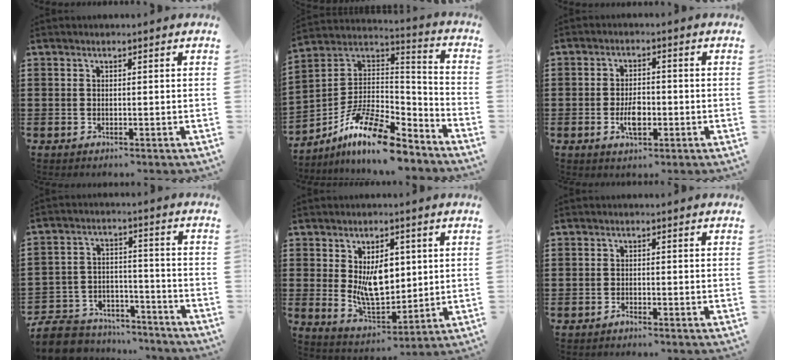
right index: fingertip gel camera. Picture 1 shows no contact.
{"total": 12.8, "force": [-9.1, 3.6, 8.3], "torque": [-0.165, 0.017, -0.174]}
{"total": 4.3, "force": [-1.1, 2.0, 3.7], "torque": [-0.071, 0.003, -0.020]}
{"total": 7.6, "force": [-7.1, 2.5, 1.1], "torque": [-0.036, 0.020, -0.142]}
{"total": 8.3, "force": [1.4, 5.1, 6.4], "torque": [-0.098, 0.002, 0.024]}
{"total": 0.8, "force": [-0.7, 0.1, 0.2], "torque": [-0.006, 0.000, -0.015]}